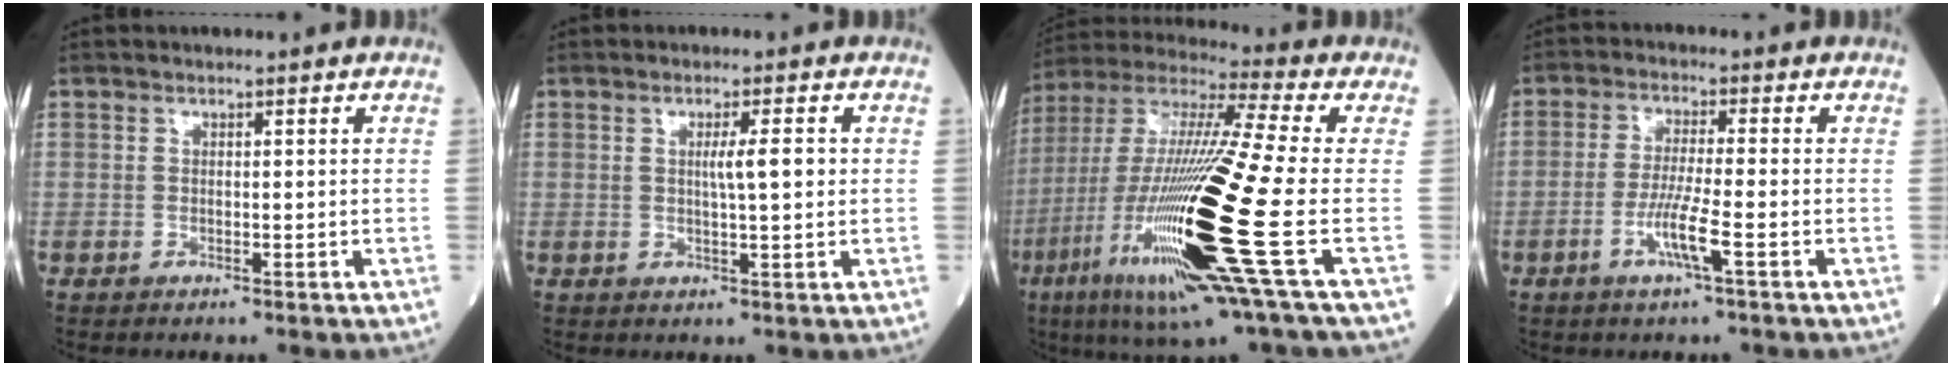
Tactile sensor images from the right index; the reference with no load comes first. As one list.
[{"total": 3.4, "force": [0.5, 0.1, 3.4], "torque": [-0.058, -0.001, 0.007]}, {"total": 25.8, "force": [-7.1, 1.0, 24.8], "torque": [-0.510, -0.045, -0.140]}, {"total": 5.4, "force": [-2.2, -0.3, 4.9], "torque": [-0.097, -0.010, -0.045]}]